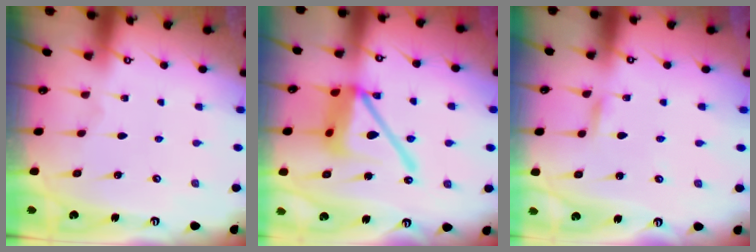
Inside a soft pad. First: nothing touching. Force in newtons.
{"total": 17.0, "press": 16.9, "slide": 2.0}
{"total": 1.7, "press": 1.7, "slide": 0.1}